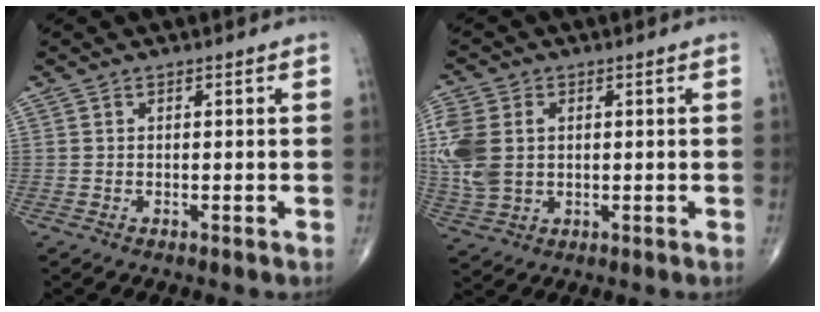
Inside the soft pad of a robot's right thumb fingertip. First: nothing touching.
{"total": 10.6, "force": [1.3, 7.6, 7.3], "torque": [-0.177, 0.003, 0.033]}